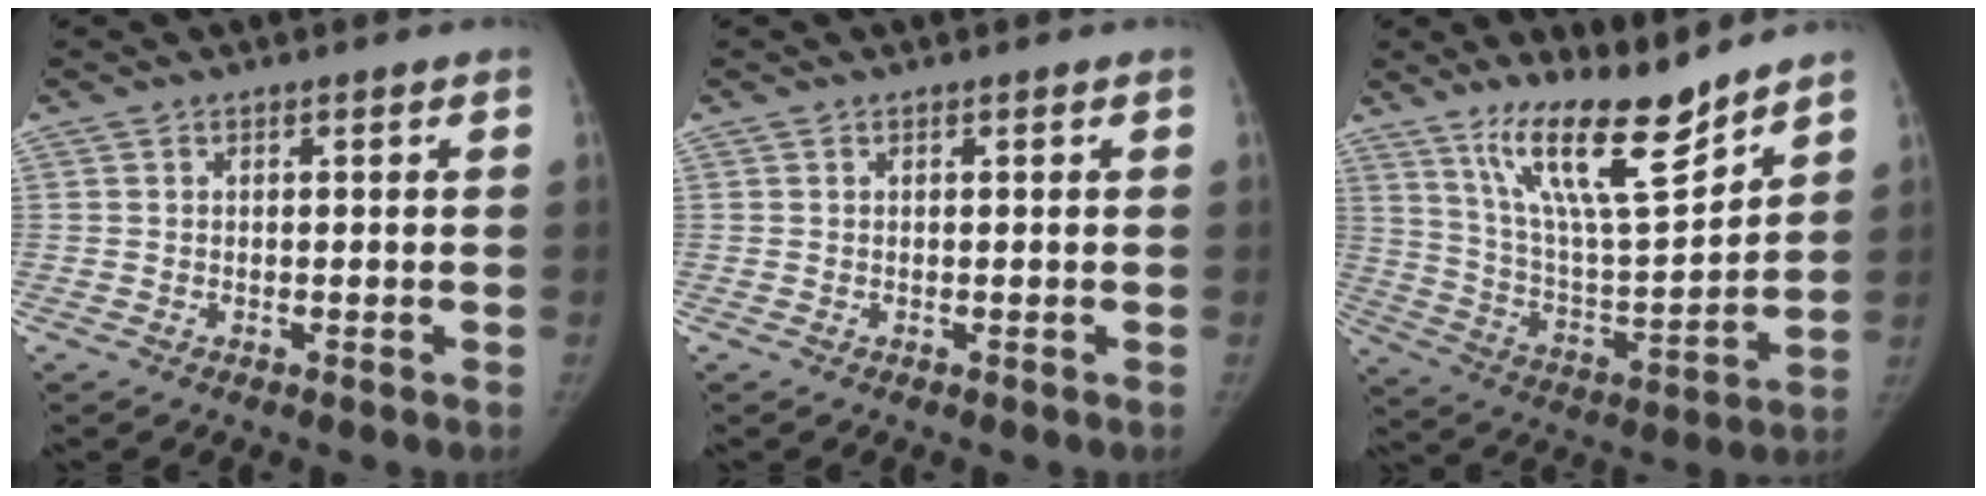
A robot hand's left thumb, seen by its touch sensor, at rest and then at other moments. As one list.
[{"total": 0.0}, {"total": 16.8, "force": [12.8, 3.0, 10.5], "torque": [-0.157, -0.087, 0.236]}]